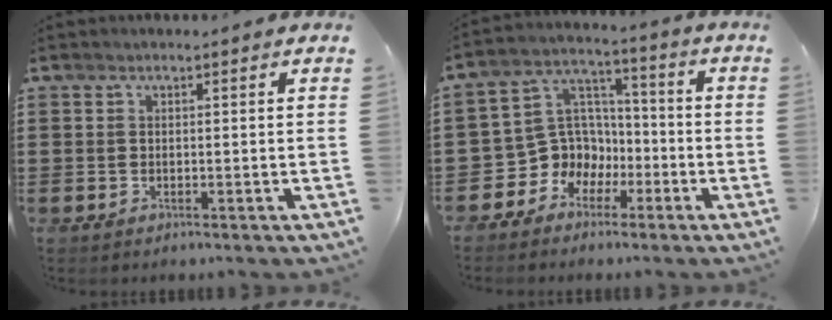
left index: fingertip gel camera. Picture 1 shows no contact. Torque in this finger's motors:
{"motor_torque": [0.15, 0.18, 0.09, 0.00]}